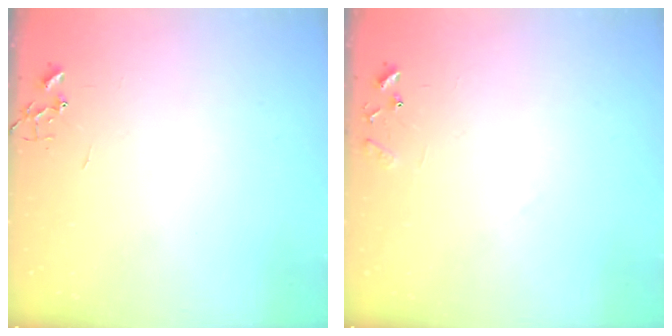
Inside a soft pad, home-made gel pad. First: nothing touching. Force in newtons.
{"total": 8.3, "press": 8.3, "slide": 0.6}